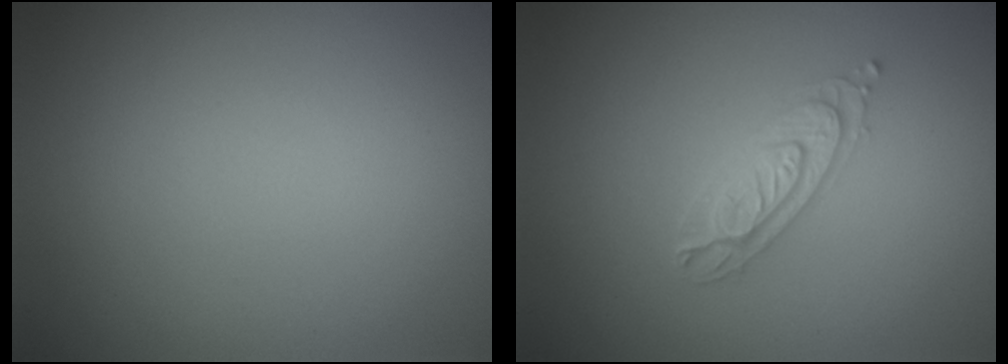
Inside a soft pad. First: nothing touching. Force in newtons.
{"total": 2.2, "press": 2.1, "slide": 0.4}